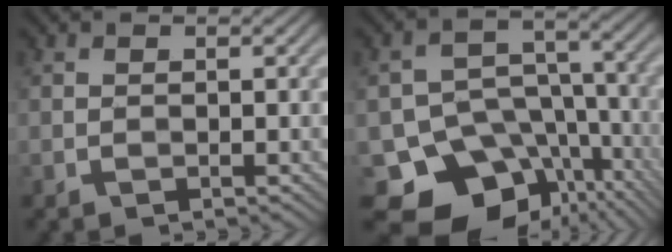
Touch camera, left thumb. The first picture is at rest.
{"total": 16.4, "force": [-9.2, 12.1, 6.2], "torque": [-0.119, -0.033, -0.124]}